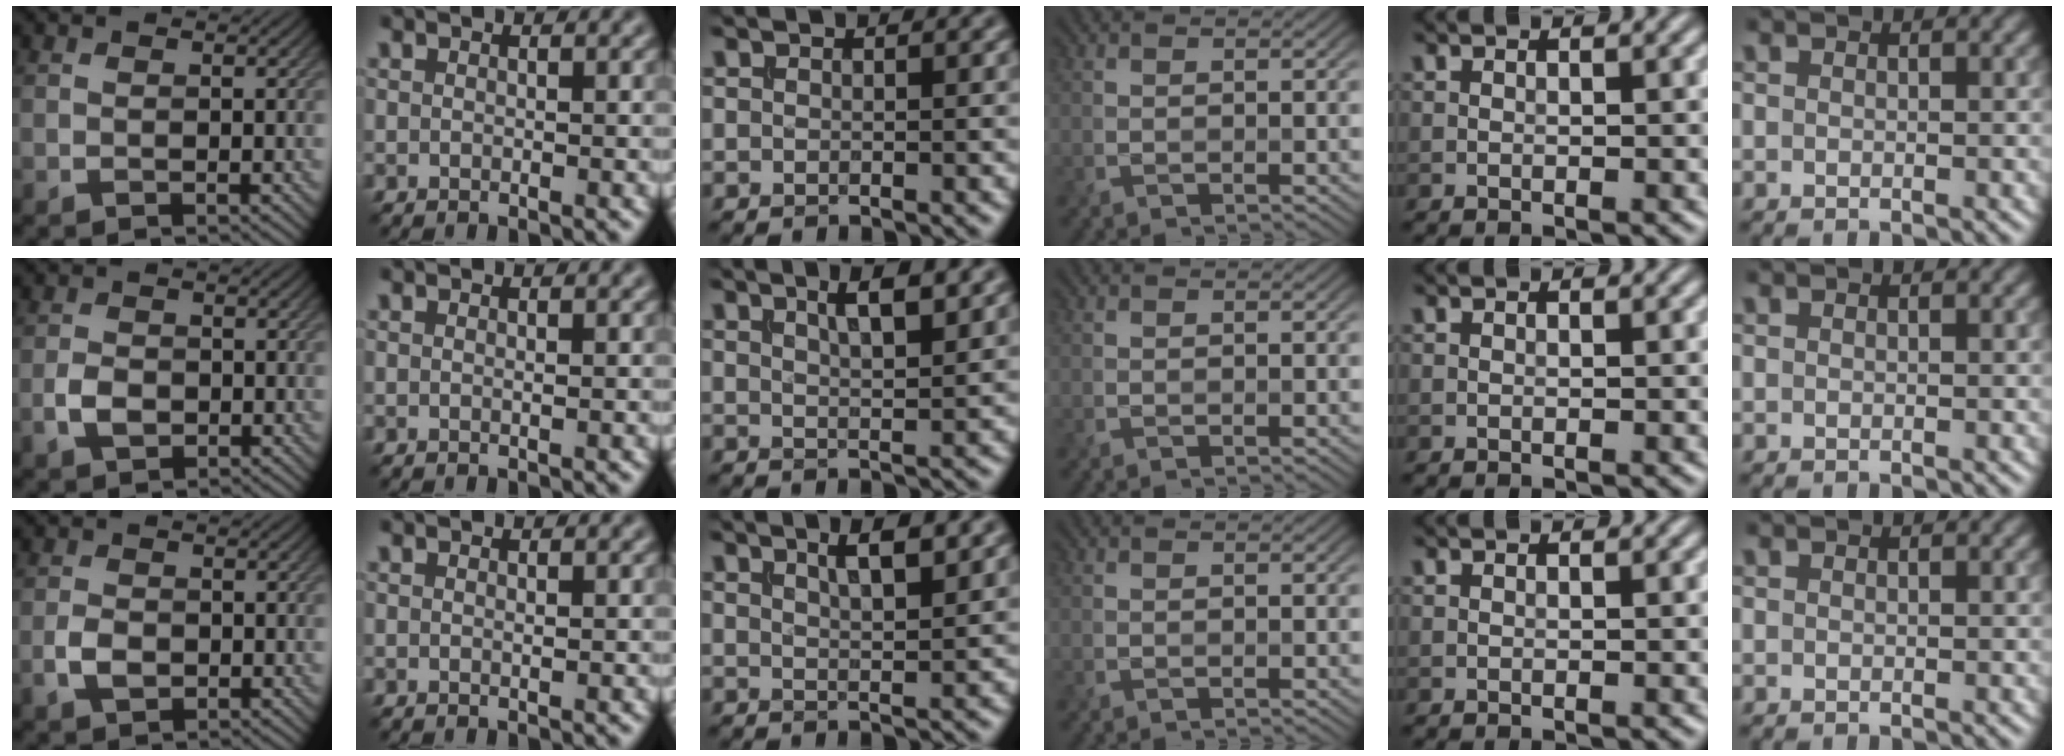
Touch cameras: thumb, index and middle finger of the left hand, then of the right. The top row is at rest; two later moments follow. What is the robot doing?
{"motion": "extract", "object": "file holder"}